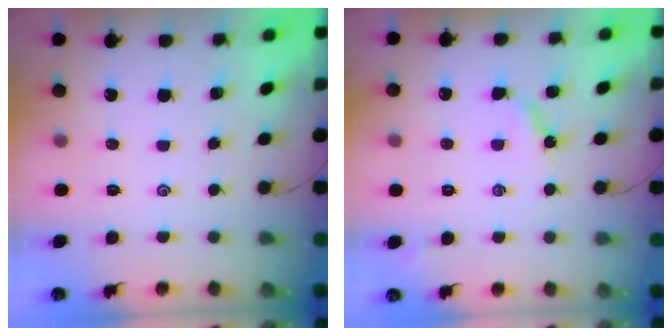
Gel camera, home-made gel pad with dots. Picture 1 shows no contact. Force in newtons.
{"total": 4.3, "press": 4.3, "slide": 0.3}